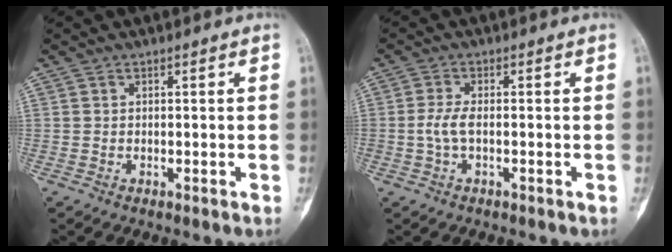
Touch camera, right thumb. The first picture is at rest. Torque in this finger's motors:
{"motor_torque": [1.70, 1.66, 1.27, -0.27, 0.45]}